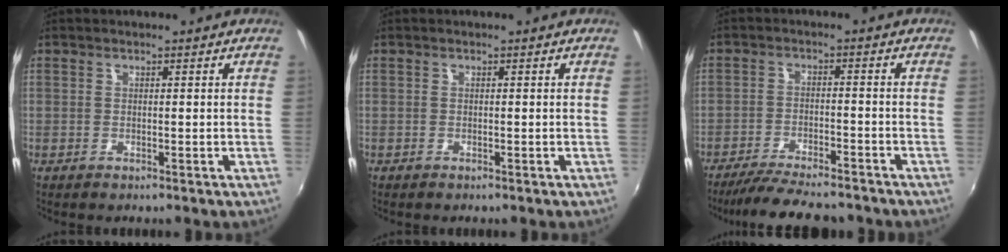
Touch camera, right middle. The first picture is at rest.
{"total": 0.0}
{"total": 12.9, "force": [-11.2, 2.6, 5.7], "torque": [-0.124, -0.017, -0.174]}